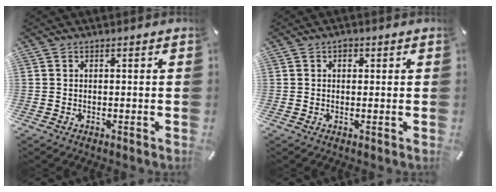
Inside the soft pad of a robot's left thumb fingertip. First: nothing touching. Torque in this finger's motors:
{"motor_torque": [0.05, 0.17, 0.02, -0.10, 0.02]}